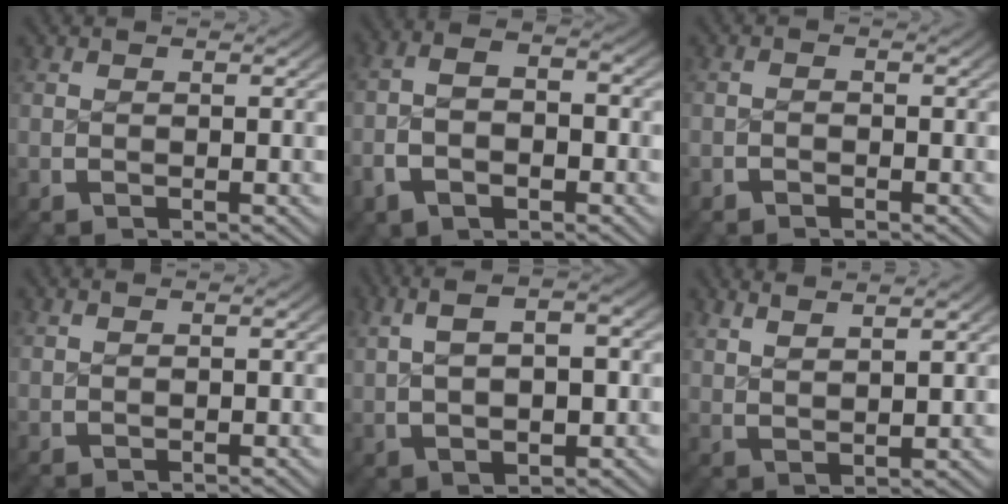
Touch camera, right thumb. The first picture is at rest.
{"total": 5.0, "force": [-1.0, 3.1, 3.9], "torque": [-0.074, 0.000, -0.026]}
{"total": 0.9, "force": [-0.9, 0.3, 0.0], "torque": [0.004, 0.001, -0.021]}
{"total": 0.6, "force": [0.5, 0.0, 0.3], "torque": [-0.004, 0.002, 0.014]}
{"total": 6.5, "force": [1.5, 3.4, 5.4], "torque": [-0.082, 0.011, 0.031]}
{"total": 3.8, "force": [3.2, 0.8, 1.8], "torque": [-0.024, 0.006, 0.067]}